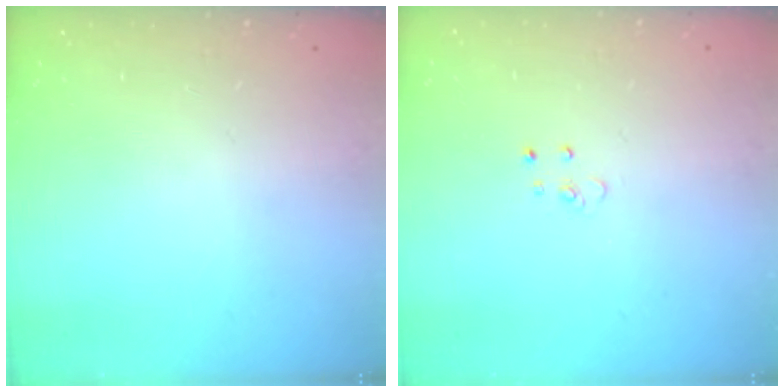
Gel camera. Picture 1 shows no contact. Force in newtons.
{"total": 3.4, "press": 3.4, "slide": 0.3}